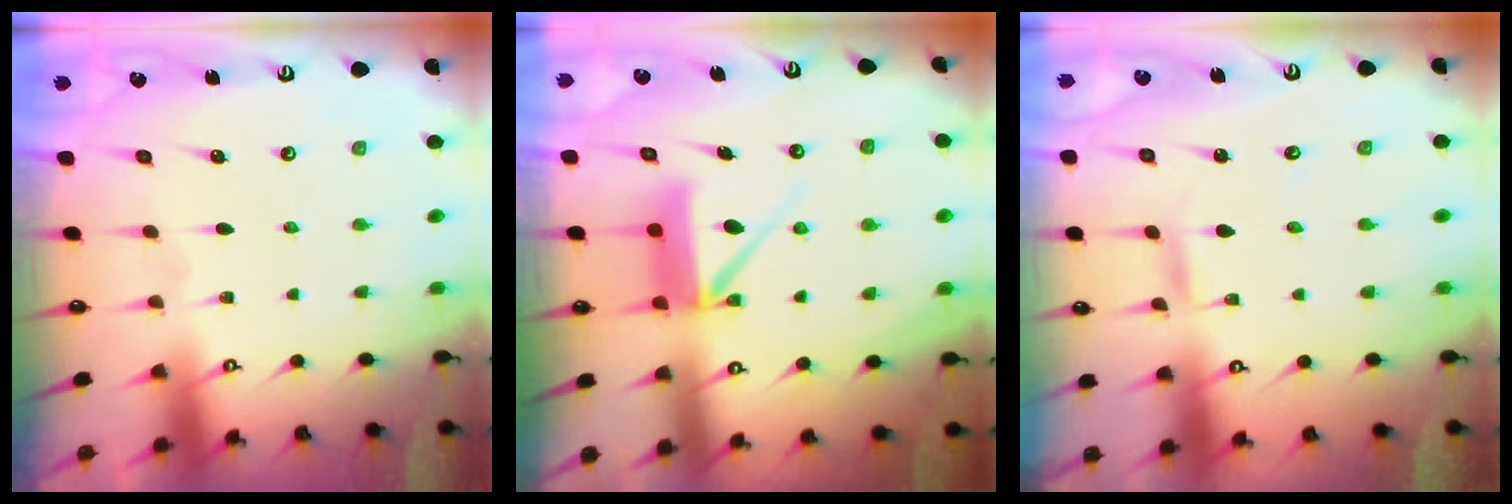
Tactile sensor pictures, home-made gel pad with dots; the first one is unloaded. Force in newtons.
{"total": 8.9, "press": 8.9, "slide": 0.9}
{"total": 2.5, "press": 2.5, "slide": 0.2}